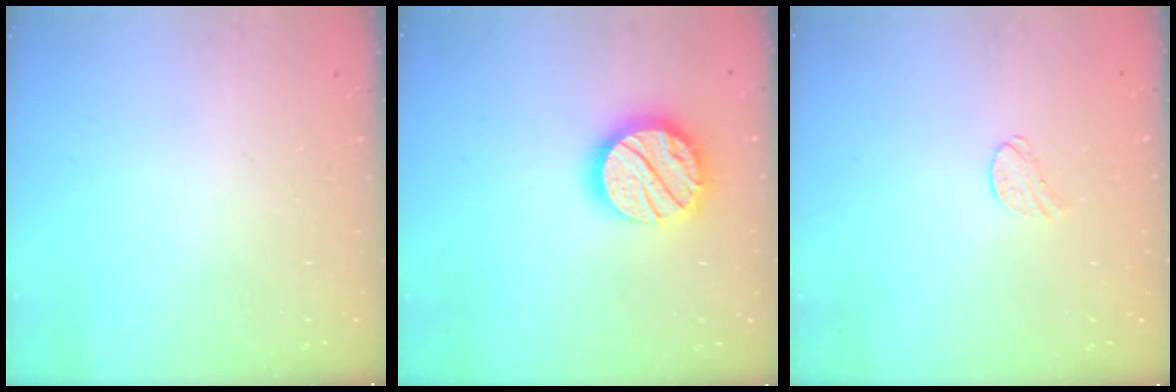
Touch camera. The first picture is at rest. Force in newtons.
{"total": 17.7, "press": 17.6, "slide": 1.4}
{"total": 5.3, "press": 5.3, "slide": 0.5}